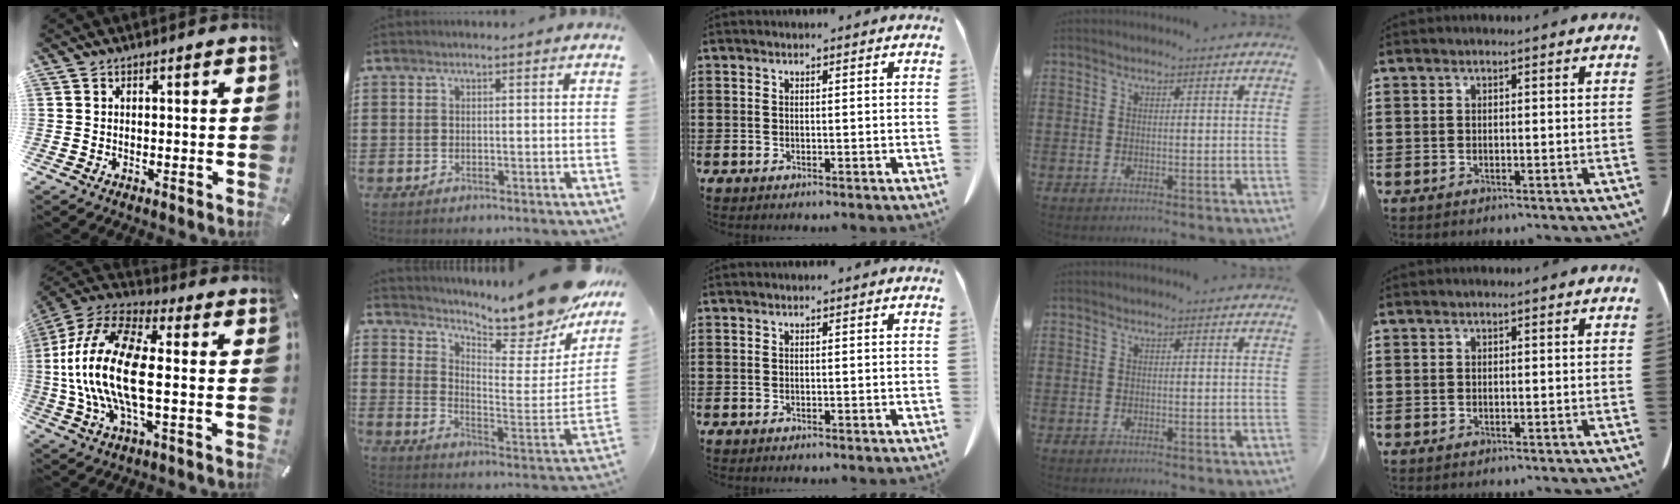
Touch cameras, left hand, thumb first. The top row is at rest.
{"thumb": {"total": 19.0, "force": [-1.2, 8.5, 16.9], "torque": [-0.363, -0.006, -0.025]}, "index": {"total": 11.5, "force": [10.5, 0.8, 4.5], "torque": [-0.073, -0.098, 0.171]}}